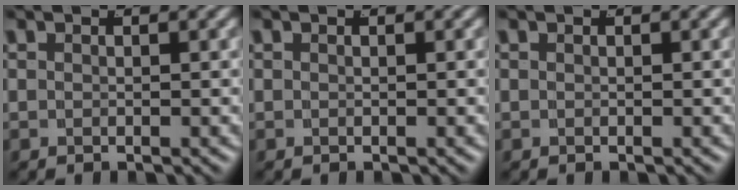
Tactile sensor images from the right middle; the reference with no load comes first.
{"total": 0.0}
{"total": 0.0}